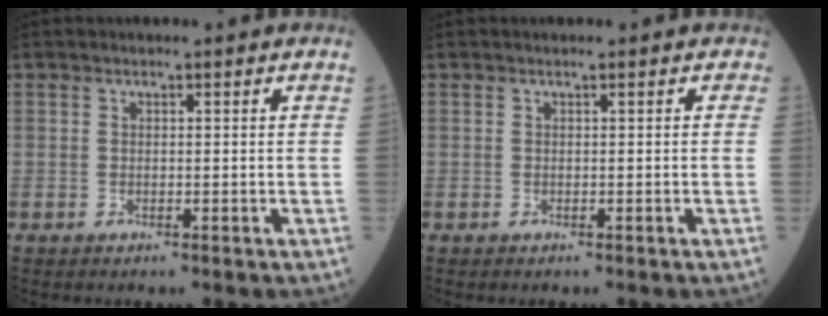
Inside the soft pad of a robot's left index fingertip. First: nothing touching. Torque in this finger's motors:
{"motor_torque": [0.84, -0.13, 0.06, -0.01]}